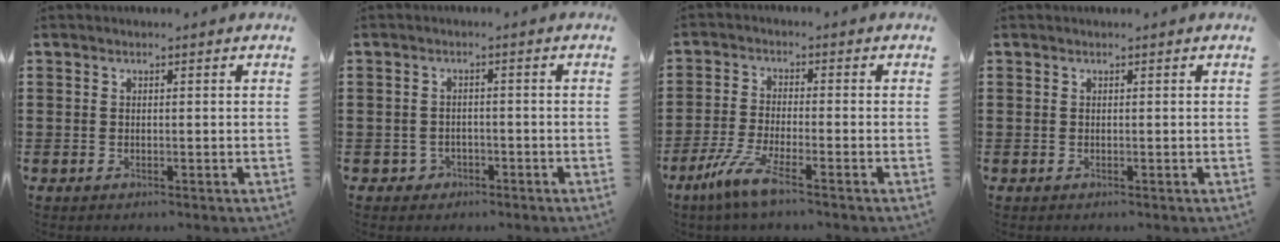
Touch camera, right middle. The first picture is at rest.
{"total": 1.9, "force": [-1.5, 1.3, 0.2], "torque": [-0.010, 0.000, -0.034]}
{"total": 6.2, "force": [-4.0, 0.7, 4.7], "torque": [-0.109, -0.017, -0.079]}
{"total": 0.0}